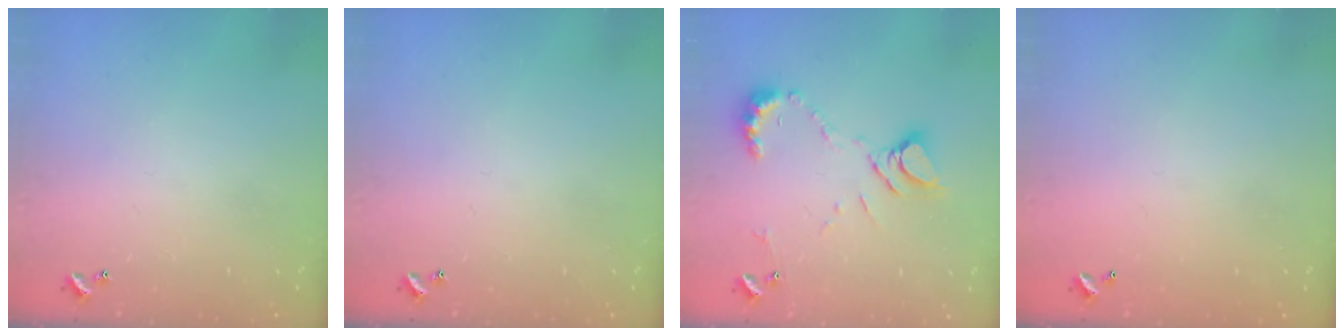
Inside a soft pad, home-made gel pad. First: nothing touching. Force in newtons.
{"total": 0.0}
{"total": 9.0, "press": 8.9, "slide": 1.4}
{"total": 2.8, "press": 2.8, "slide": 0.1}